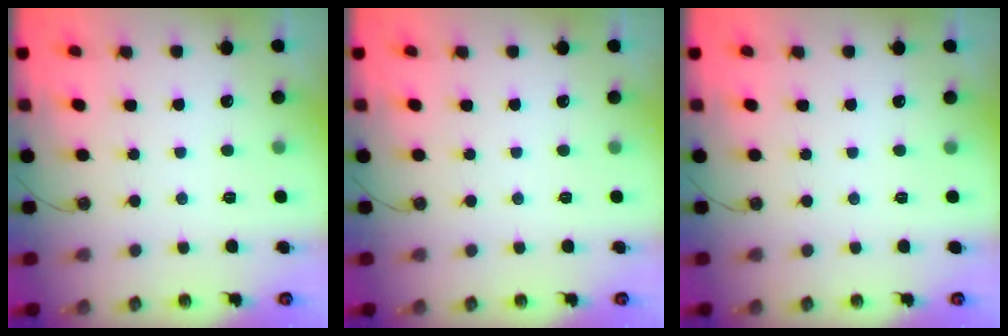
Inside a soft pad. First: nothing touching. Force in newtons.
{"total": 0.0}
{"total": 0.0}